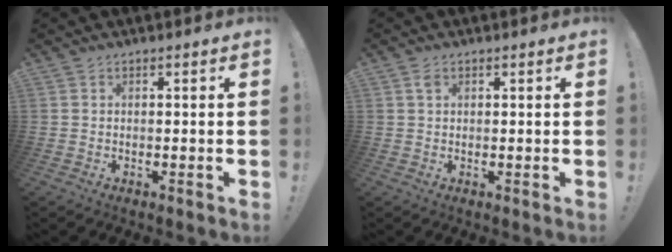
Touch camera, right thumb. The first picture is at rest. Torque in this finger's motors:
{"motor_torque": [0.26, 0.56, 0.23, 0.00, 0.09]}